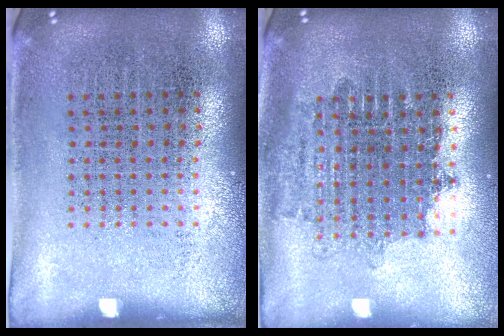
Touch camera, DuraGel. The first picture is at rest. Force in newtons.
{"total": 1.6, "press": 1.3, "slide": 0.9}